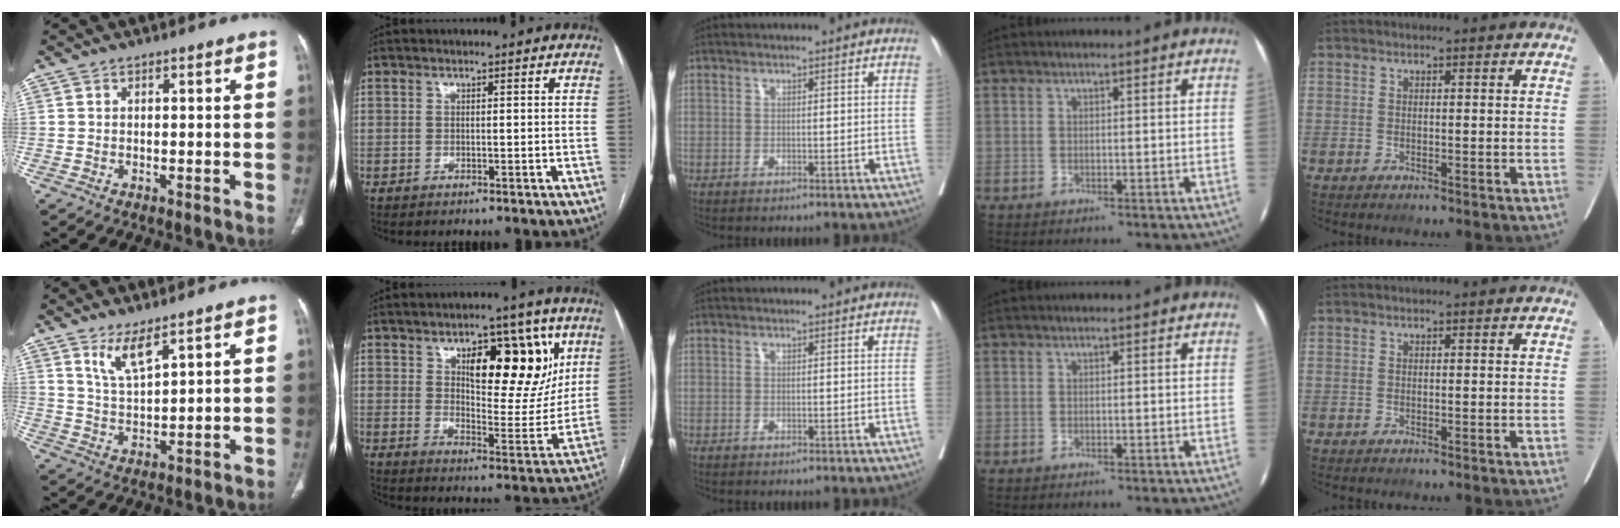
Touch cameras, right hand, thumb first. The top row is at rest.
{"thumb": {"total": 5.7, "force": [3.9, 1.4, 3.9], "torque": [-0.077, -0.031, 0.084]}, "index": {"total": 15.3, "force": [6.8, 6.0, 12.4], "torque": [-0.157, 0.006, 0.106]}}